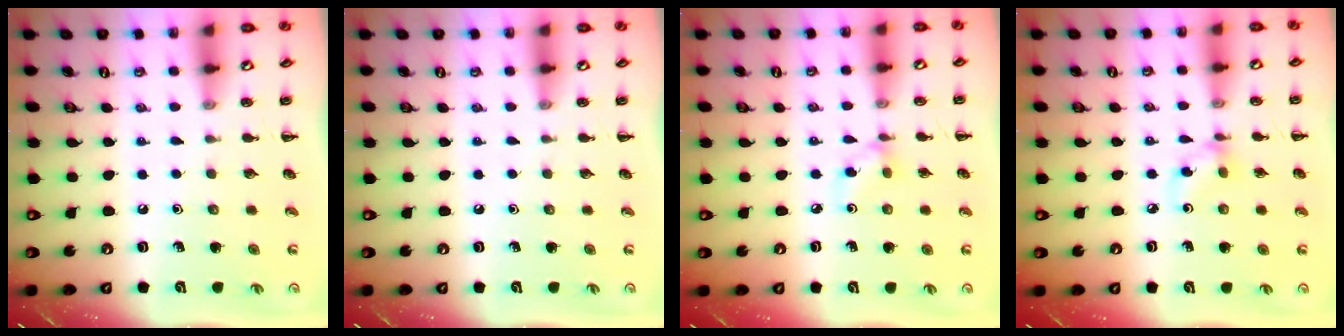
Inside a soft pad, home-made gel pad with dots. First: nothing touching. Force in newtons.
{"total": 0.0}
{"total": 3.1, "press": 2.9, "slide": 1.1}
{"total": 4.2, "press": 4.2, "slide": 0.5}